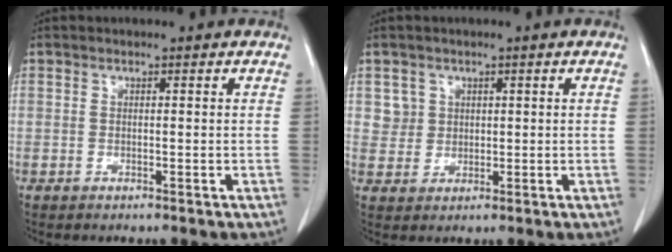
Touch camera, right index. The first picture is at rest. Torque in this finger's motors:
{"motor_torque": [-0.03, 0.02, 0.00, 0.00]}